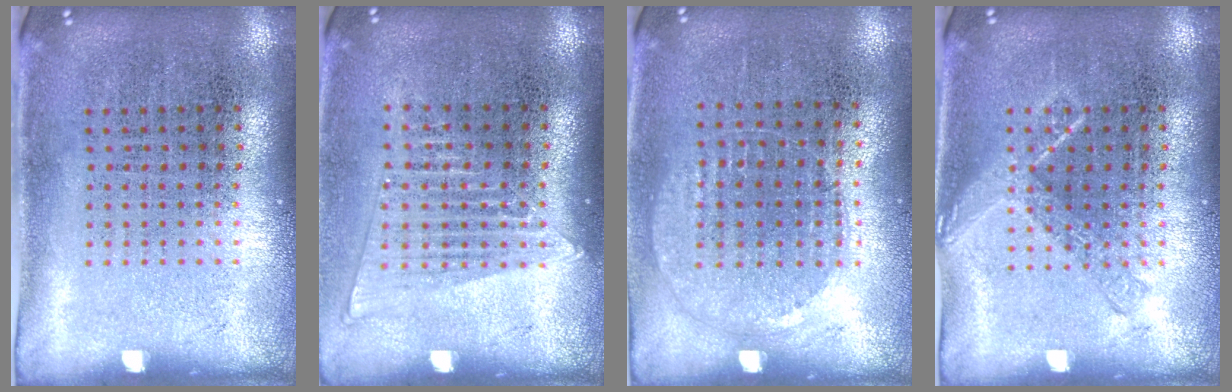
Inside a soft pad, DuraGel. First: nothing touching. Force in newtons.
{"total": 1.4, "press": 1.3, "slide": 0.6}
{"total": 0.9, "press": 0.9, "slide": 0.3}
{"total": 1.9, "press": 1.9, "slide": 0.3}